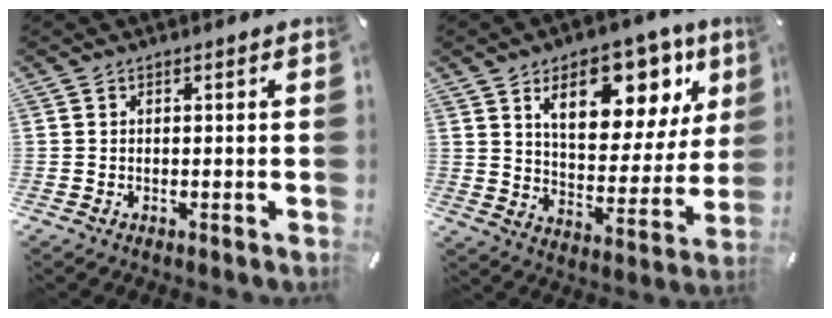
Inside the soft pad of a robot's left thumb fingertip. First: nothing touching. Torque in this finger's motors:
{"motor_torque": [2.52, 2.49, 1.43, -1.33, 0.47]}